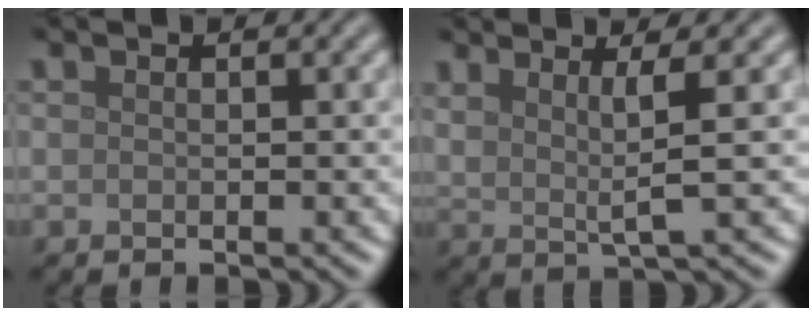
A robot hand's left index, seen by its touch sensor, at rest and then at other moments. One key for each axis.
{"total": 2.8, "fx": 1.3, "fy": 0.3, "fz": 2.5, "tx": -0.046, "ty": -0.005, "tz": 0.023}